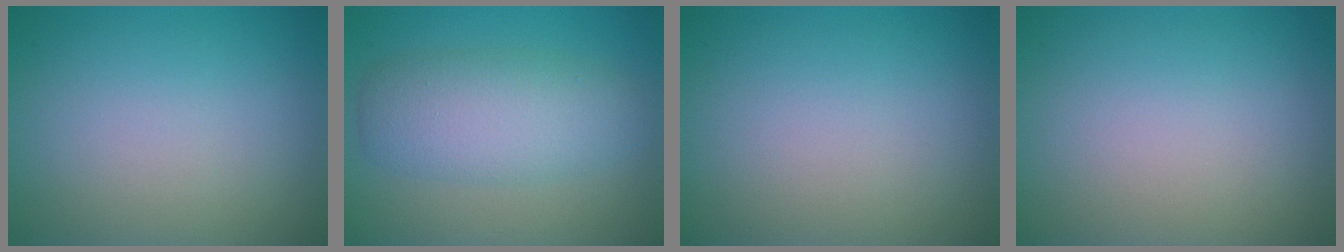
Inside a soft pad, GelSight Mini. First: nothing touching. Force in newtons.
{"total": 5.6, "press": 5.6, "slide": 0.2}
{"total": 0.0}
{"total": 0.0}